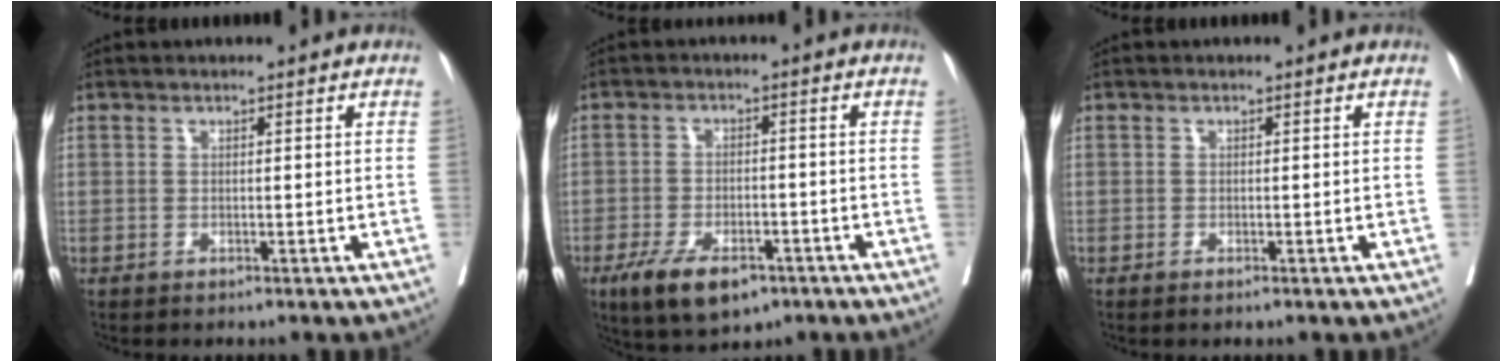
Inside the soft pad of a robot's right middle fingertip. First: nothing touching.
{"total": 8.9, "force": [-5.4, 4.0, 5.8], "torque": [-0.100, -0.008, -0.087]}
{"total": 0.5, "force": [-0.3, 0.1, 0.4], "torque": [-0.006, -0.002, -0.006]}